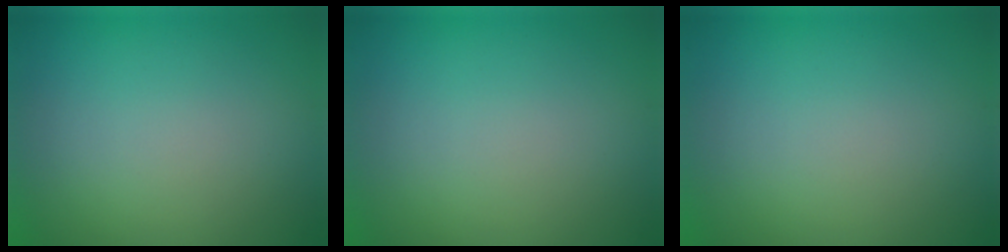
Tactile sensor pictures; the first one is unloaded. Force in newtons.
{"total": 0.0}
{"total": 0.0}